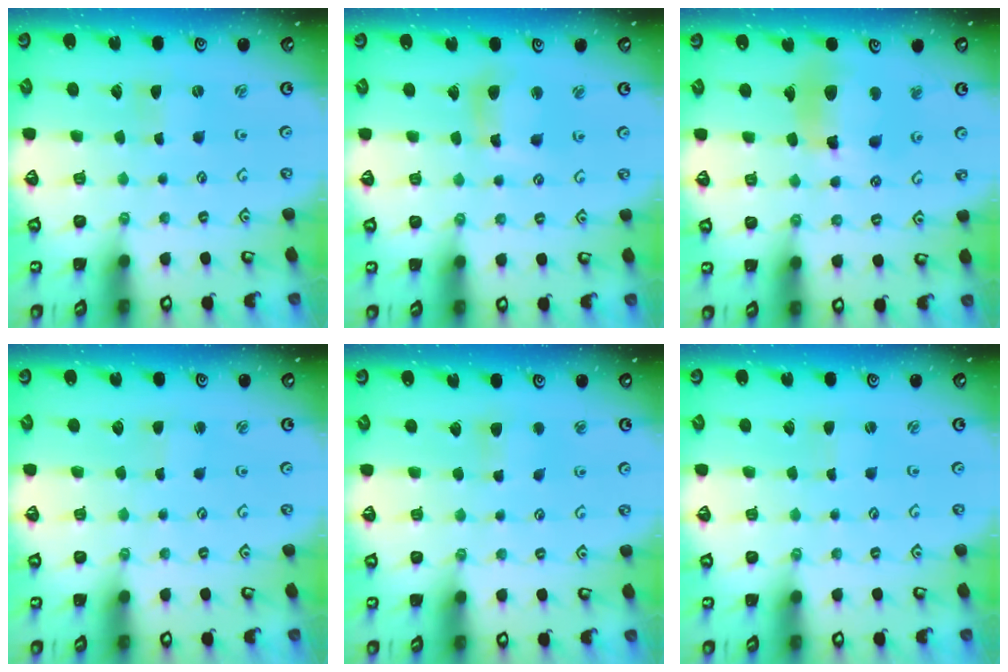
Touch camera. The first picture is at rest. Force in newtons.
{"total": 7.7, "press": 7.6, "slide": 1.2}
{"total": 12.5, "press": 12.4, "slide": 1.7}
{"total": 1.0, "press": 1.0, "slide": 0.1}
{"total": 4.1, "press": 4.0, "slide": 0.9}
{"total": 0.0}